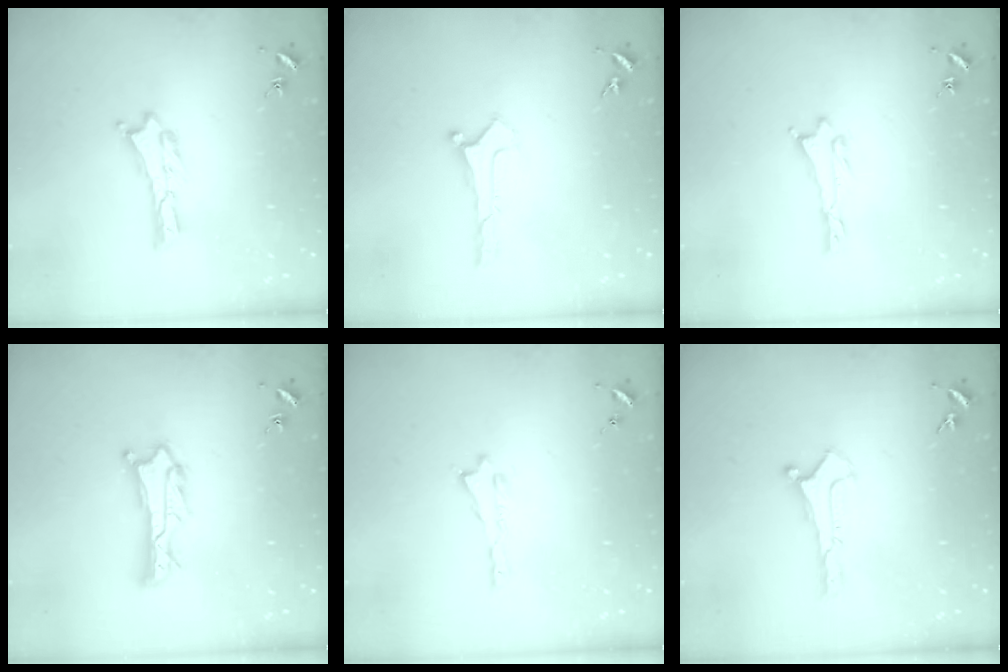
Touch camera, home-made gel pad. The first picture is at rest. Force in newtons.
{"total": 0.0}
{"total": 0.5, "press": 0.5, "slide": 0.2}
{"total": 1.8, "press": 1.8, "slide": 0.2}
{"total": 0.0}
{"total": 0.0}